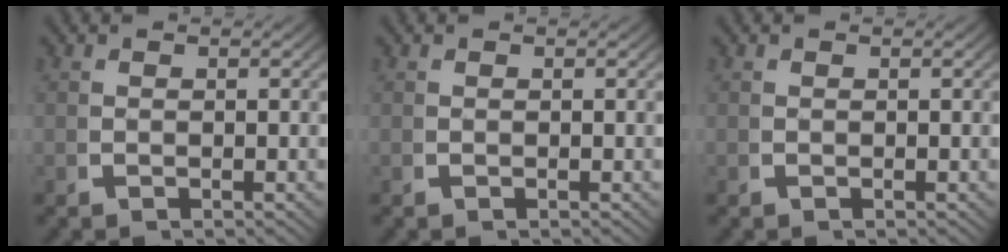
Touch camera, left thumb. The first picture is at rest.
{"total": 0.0}
{"total": 0.0}